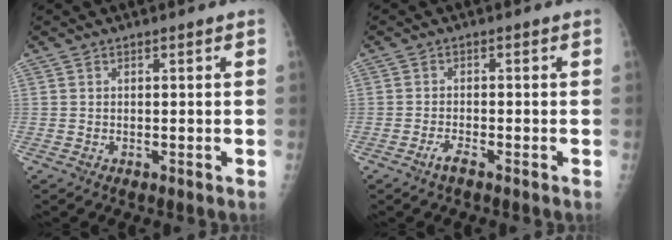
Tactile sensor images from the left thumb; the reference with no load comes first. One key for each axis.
{"total": 2.2, "fx": -1.5, "fy": 0.4, "fz": 1.5, "tx": -0.038, "ty": 0.004, "tz": -0.033}